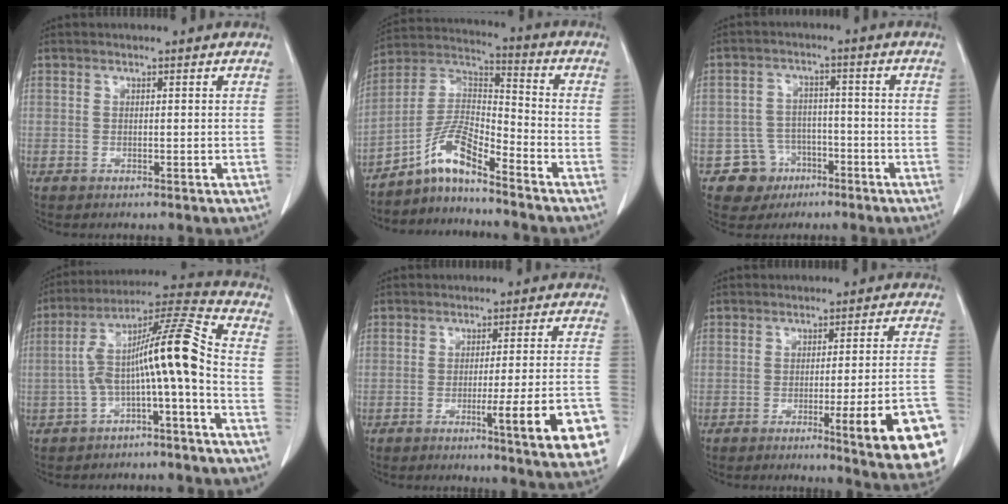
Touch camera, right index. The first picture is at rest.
{"total": 8.5, "force": [-6.6, 0.8, 5.3], "torque": [-0.116, 0.015, -0.125]}
{"total": 5.8, "force": [-2.9, 5.0, 0.1], "torque": [0.007, 0.012, -0.041]}
{"total": 12.4, "force": [-2.9, 0.2, 12.0], "torque": [-0.204, 0.043, -0.052]}
{"total": 13.5, "force": [-5.4, -0.1, 12.3], "torque": [-0.119, -0.008, -0.065]}
{"total": 14.9, "force": [-6.3, 0.4, 13.5], "torque": [-0.092, 0.002, -0.073]}